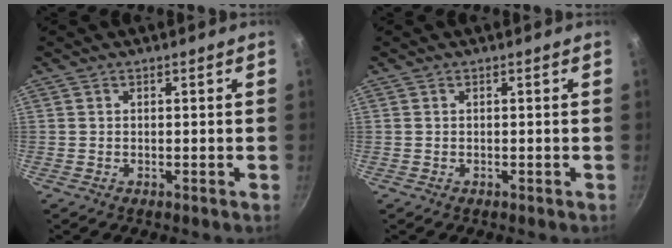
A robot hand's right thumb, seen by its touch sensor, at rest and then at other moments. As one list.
[{"total": 0.0}]